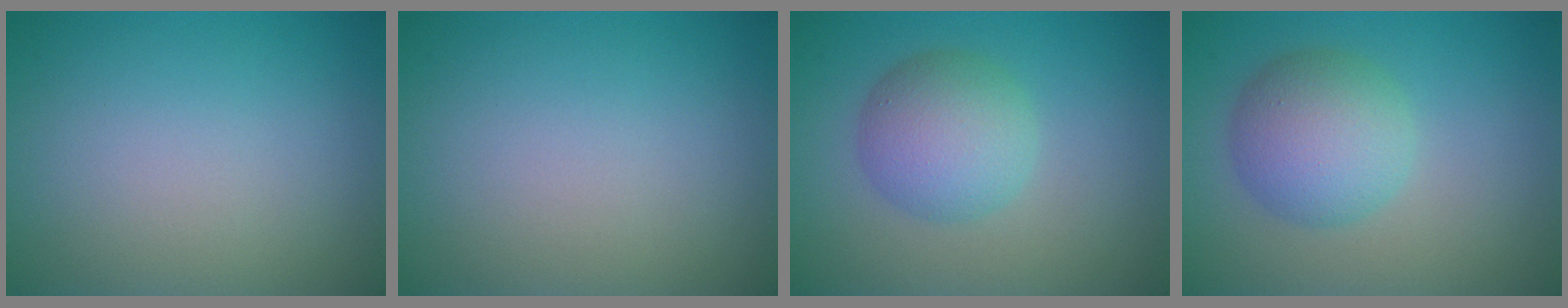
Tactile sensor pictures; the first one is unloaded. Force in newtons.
{"total": 0.0}
{"total": 4.7, "press": 4.7, "slide": 0.2}
{"total": 5.3, "press": 5.3, "slide": 0.2}